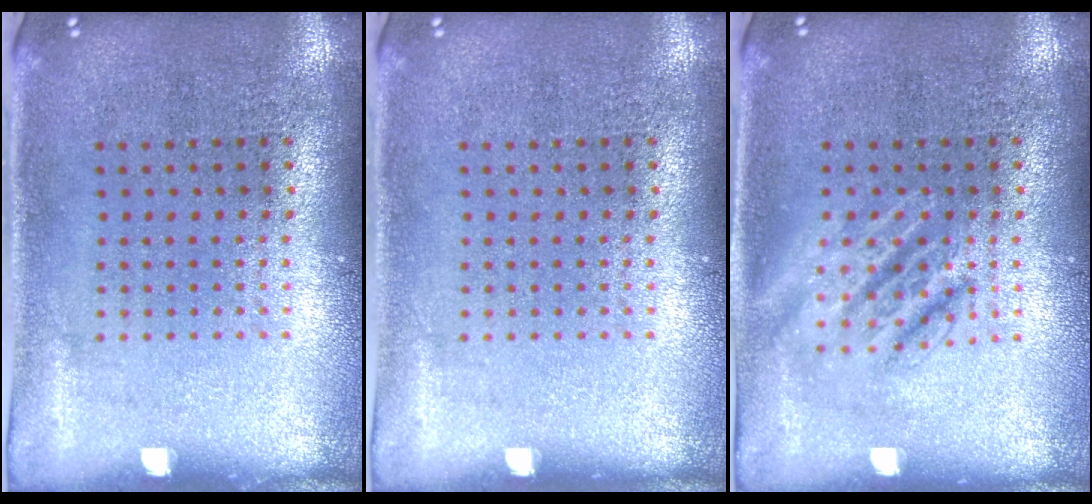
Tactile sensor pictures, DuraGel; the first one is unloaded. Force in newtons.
{"total": 0.0}
{"total": 2.7, "press": 2.6, "slide": 0.4}